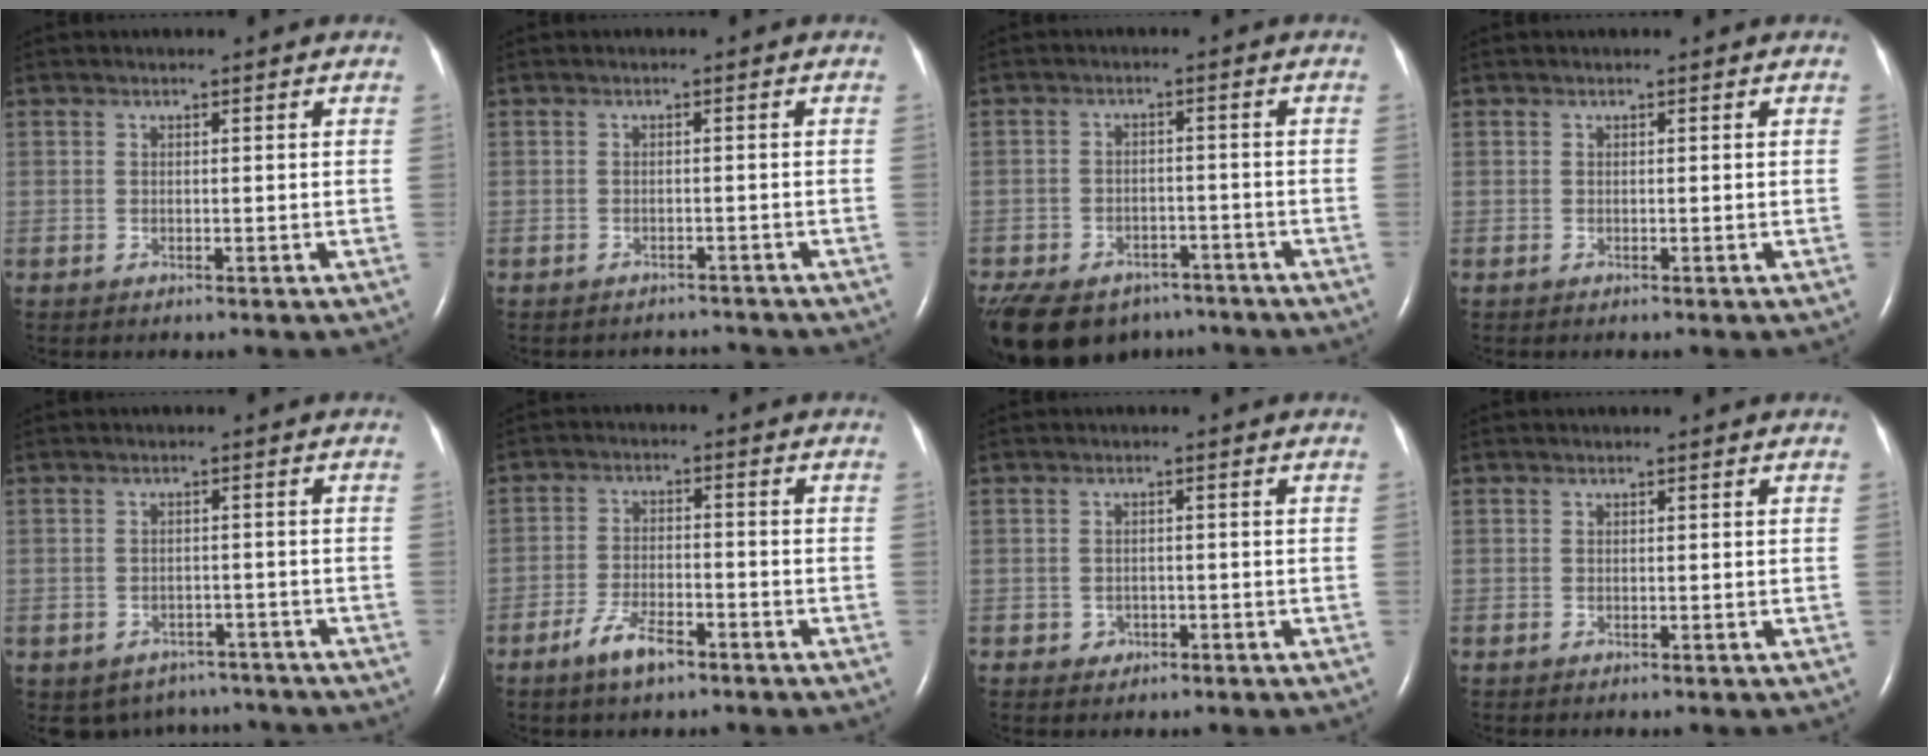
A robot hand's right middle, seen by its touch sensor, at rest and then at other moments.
{"total": 2.5, "force": [-2.4, 0.5, -0.6], "torque": [0.009, -0.005, -0.034]}
{"total": 20.7, "force": [-13.9, 13.0, 8.3], "torque": [-0.264, -0.016, -0.191]}
{"total": 0.0}
{"total": 6.2, "force": [-5.2, 3.4, 0.5], "torque": [-0.001, 0.013, -0.064]}
{"total": 5.7, "force": [-3.8, 1.8, 3.8], "torque": [-0.079, -0.002, -0.068]}
{"total": 1.6, "force": [-0.7, 1.4, 0.3], "torque": [-0.002, 0.007, -0.008]}
{"total": 0.0}